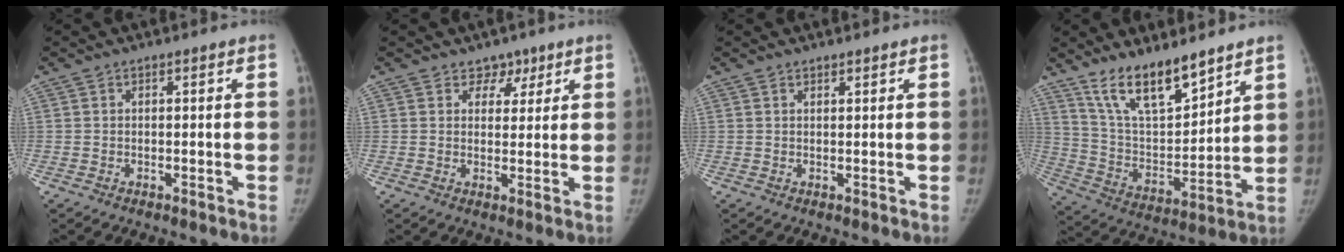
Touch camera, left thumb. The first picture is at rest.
{"total": 3.7, "force": [2.5, 2.6, 0.7], "torque": [0.019, -0.013, 0.034]}
{"total": 0.7, "force": [0.7, 0.1, 0.2], "torque": [-0.003, -0.006, 0.013]}
{"total": 15.1, "force": [11.3, 5.0, 8.5], "torque": [-0.115, -0.072, 0.217]}